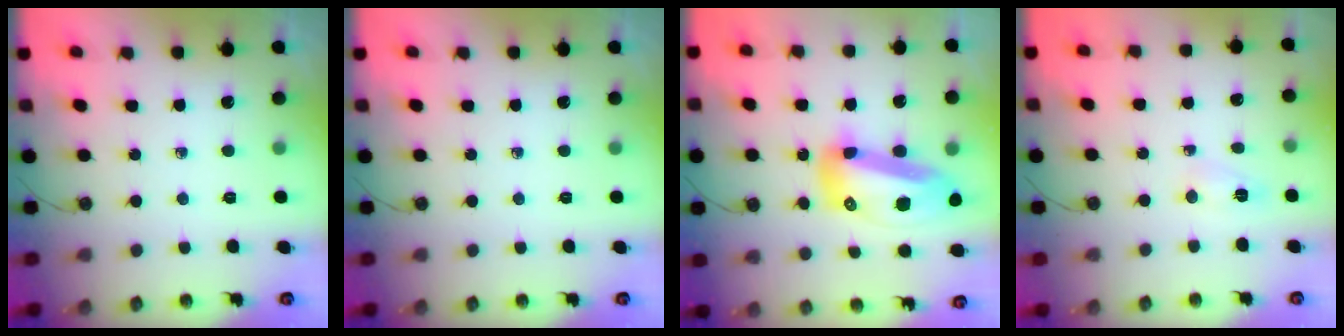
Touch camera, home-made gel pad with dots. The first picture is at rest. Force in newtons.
{"total": 0.0}
{"total": 18.4, "press": 18.3, "slide": 2.4}
{"total": 2.7, "press": 2.7, "slide": 0.4}